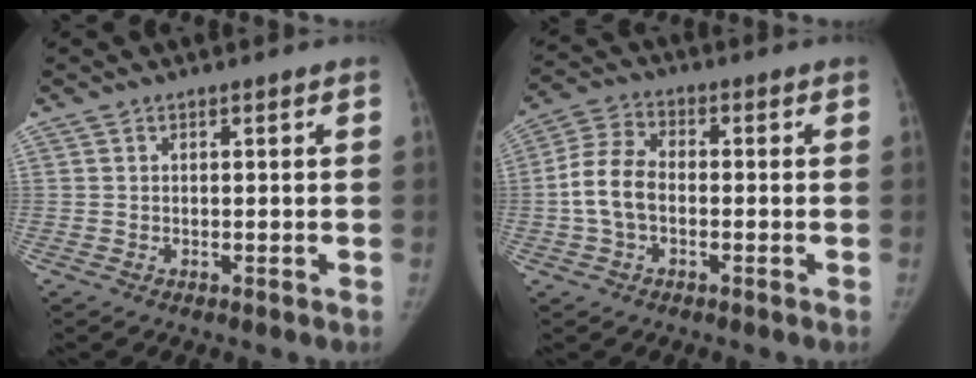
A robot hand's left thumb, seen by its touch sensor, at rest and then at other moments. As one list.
[{"total": 8.0, "force": [-1.4, 5.1, 6.0], "torque": [-0.123, 0.023, -0.035]}]